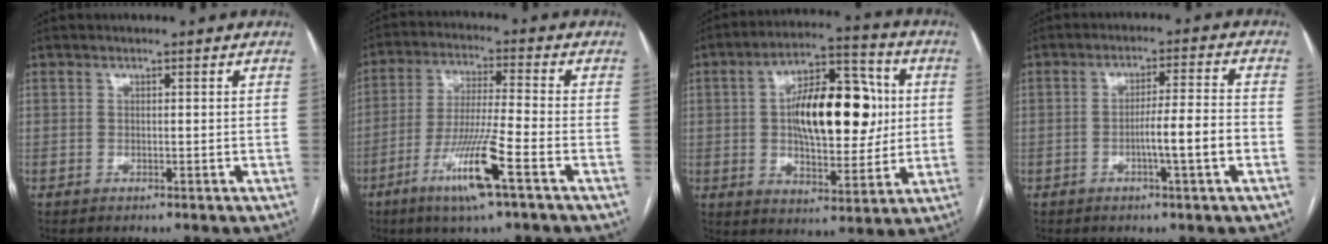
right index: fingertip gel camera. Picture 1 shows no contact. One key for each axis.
{"total": 11.3, "fx": -5.5, "fy": -0.3, "fz": 9.9, "tx": -0.194, "ty": -0.018, "tz": -0.106}
{"total": 17.0, "fx": 2.2, "fy": 7.3, "fz": 15.2, "tx": -0.246, "ty": 0.030, "tz": 0.036}
{"total": 6.9, "fx": -2.1, "fy": -0.3, "fz": 6.6, "tx": -0.104, "ty": 0.007, "tz": -0.034}